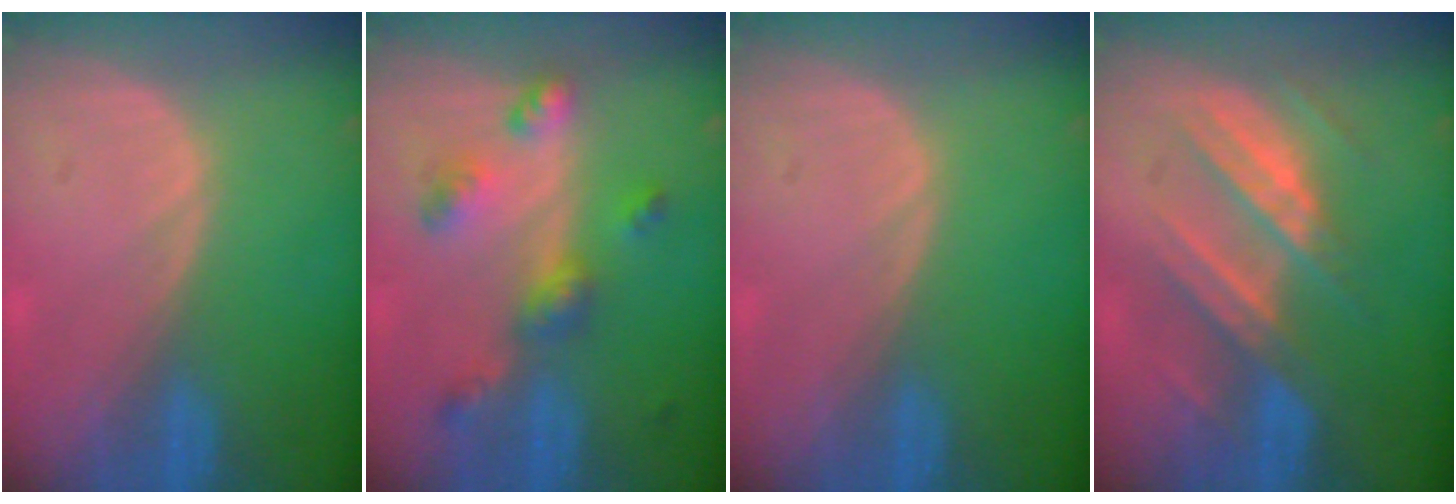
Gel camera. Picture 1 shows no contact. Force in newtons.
{"total": 6.8, "press": 6.0, "slide": 3.2}
{"total": 0.0}
{"total": 7.3, "press": 7.3, "slide": 0.1}